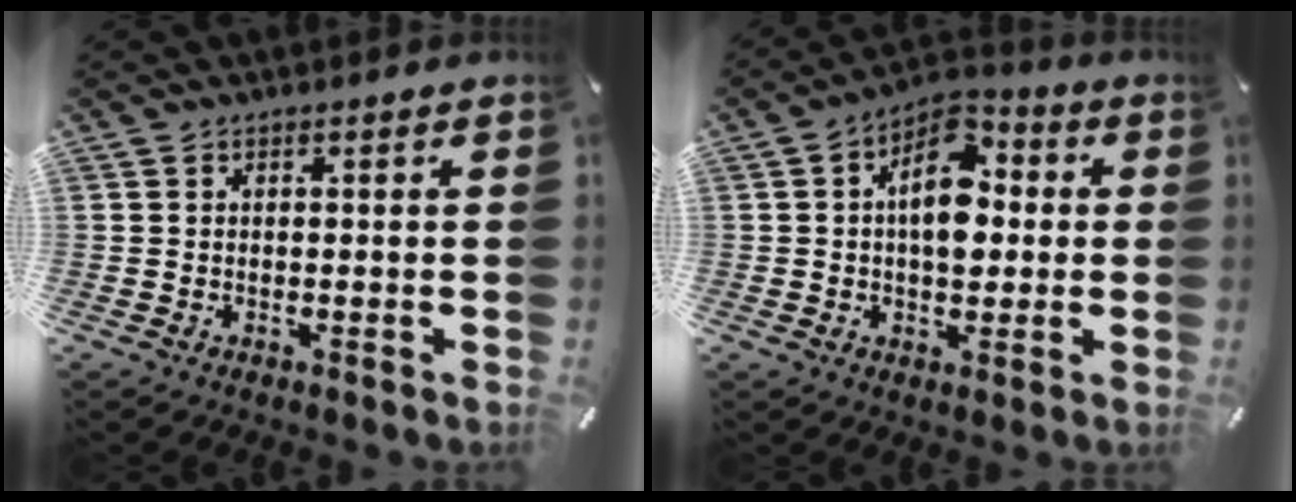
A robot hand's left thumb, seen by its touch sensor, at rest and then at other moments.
{"total": 11.7, "force": [1.3, 7.6, 8.7], "torque": [-0.122, -0.006, 0.022]}